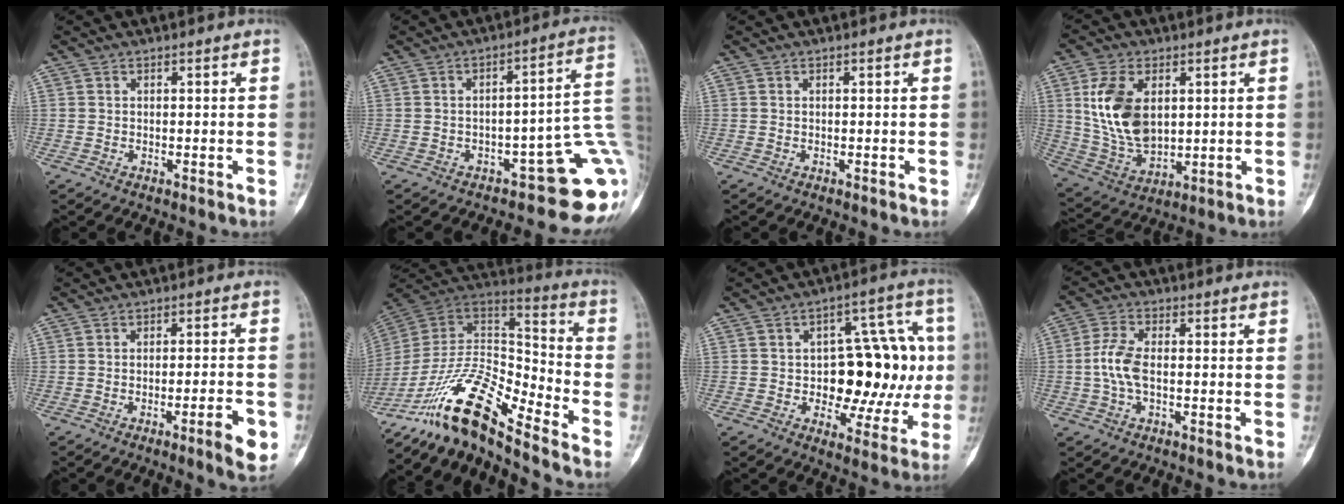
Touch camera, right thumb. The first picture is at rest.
{"total": 12.8, "force": [-4.7, 5.4, 10.6], "torque": [-0.085, 0.067, -0.059]}
{"total": 0.0}
{"total": 14.6, "force": [3.3, 8.9, 11.1], "torque": [-0.203, -0.013, 0.076]}
{"total": 6.9, "force": [-3.2, 1.1, 6.1], "torque": [-0.082, 0.014, -0.041]}
{"total": 17.8, "force": [-13.6, 4.1, 10.8], "torque": [-0.188, 0.096, -0.251]}
{"total": 18.5, "force": [-0.5, 10.1, 15.5], "torque": [-0.152, 0.036, 0.002]}
{"total": 6.2, "force": [-0.7, 3.2, 5.2], "torque": [-0.121, 0.017, -0.017]}